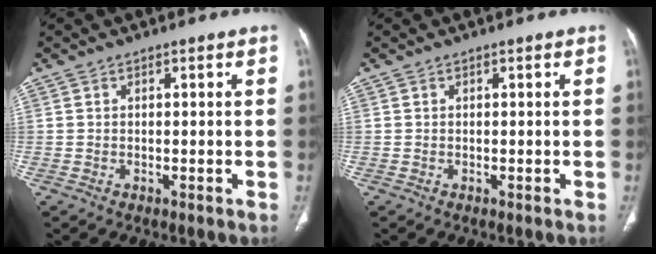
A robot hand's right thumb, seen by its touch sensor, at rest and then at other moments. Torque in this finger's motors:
{"motor_torque": [0.48, 0.47, -0.18, -0.18, -0.03]}